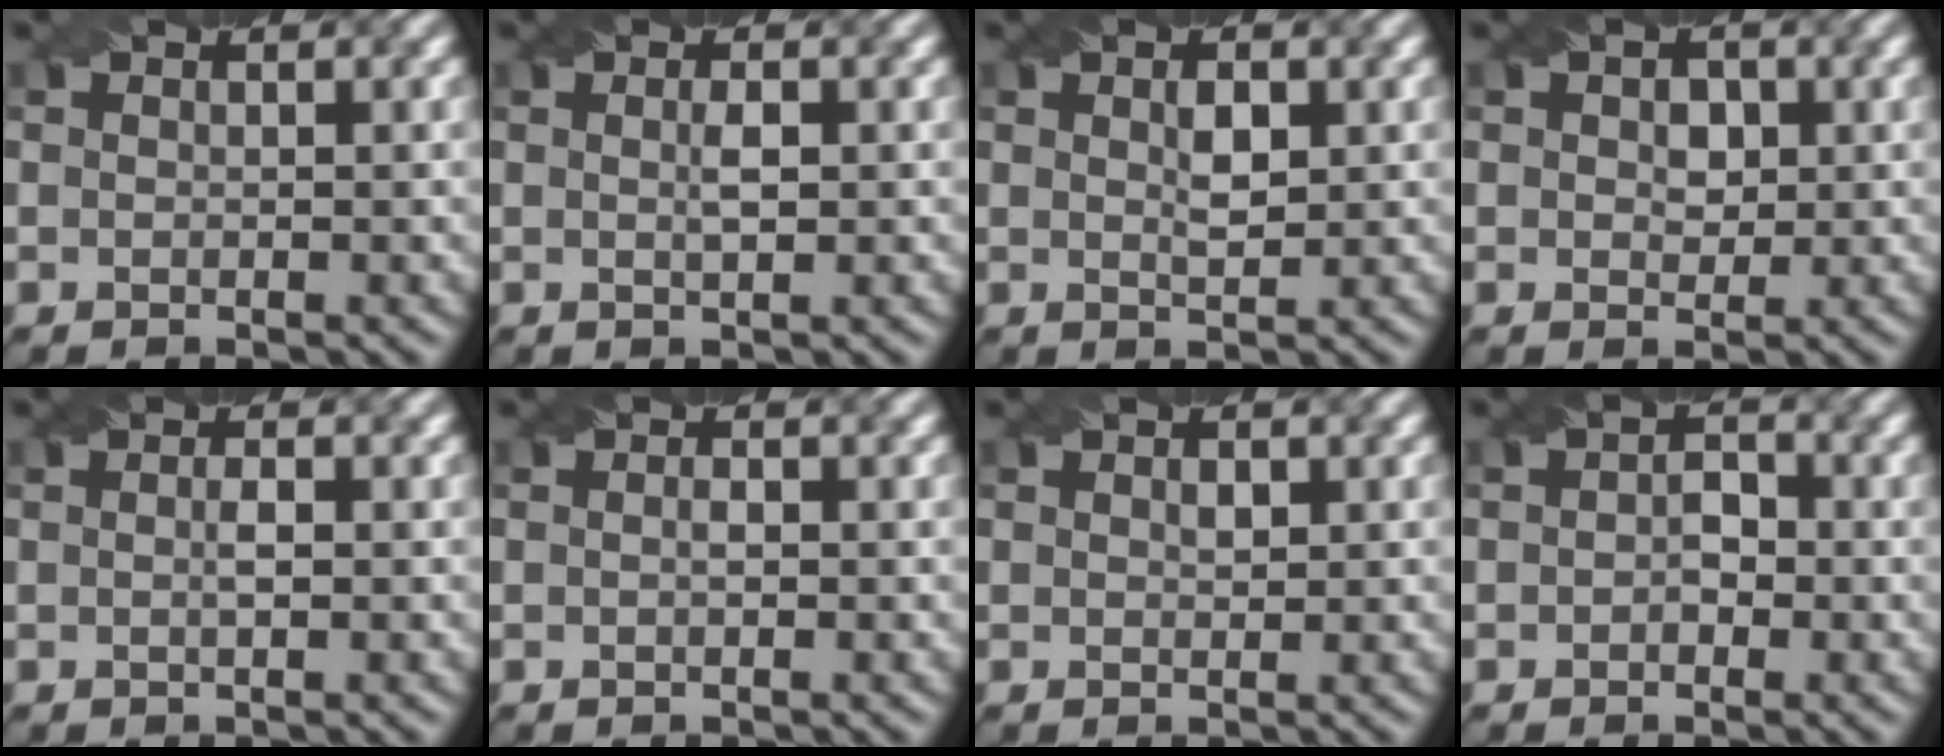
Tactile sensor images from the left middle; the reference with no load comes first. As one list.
[{"total": 1.3, "force": [0.1, 0.2, 1.3], "torque": [-0.025, 0.003, 0.002]}, {"total": 1.9, "force": [0.5, 0.8, 1.7], "torque": [-0.032, -0.001, 0.012]}, {"total": 2.2, "force": [0.5, 1.6, 1.4], "torque": [-0.020, -0.001, 0.006]}, {"total": 0.9, "force": [-0.1, 0.1, 0.9], "torque": [-0.019, 0.002, 0.000]}, {"total": 0.6, "force": [-0.1, 0.1, 0.6], "torque": [-0.013, 0.001, -0.001]}, {"total": 0.9, "force": [0.3, 0.5, 0.6], "torque": [-0.011, -0.001, 0.007]}, {"total": 1.8, "force": [-0.2, 1.2, 1.3], "torque": [-0.022, 0.001, -0.007]}]